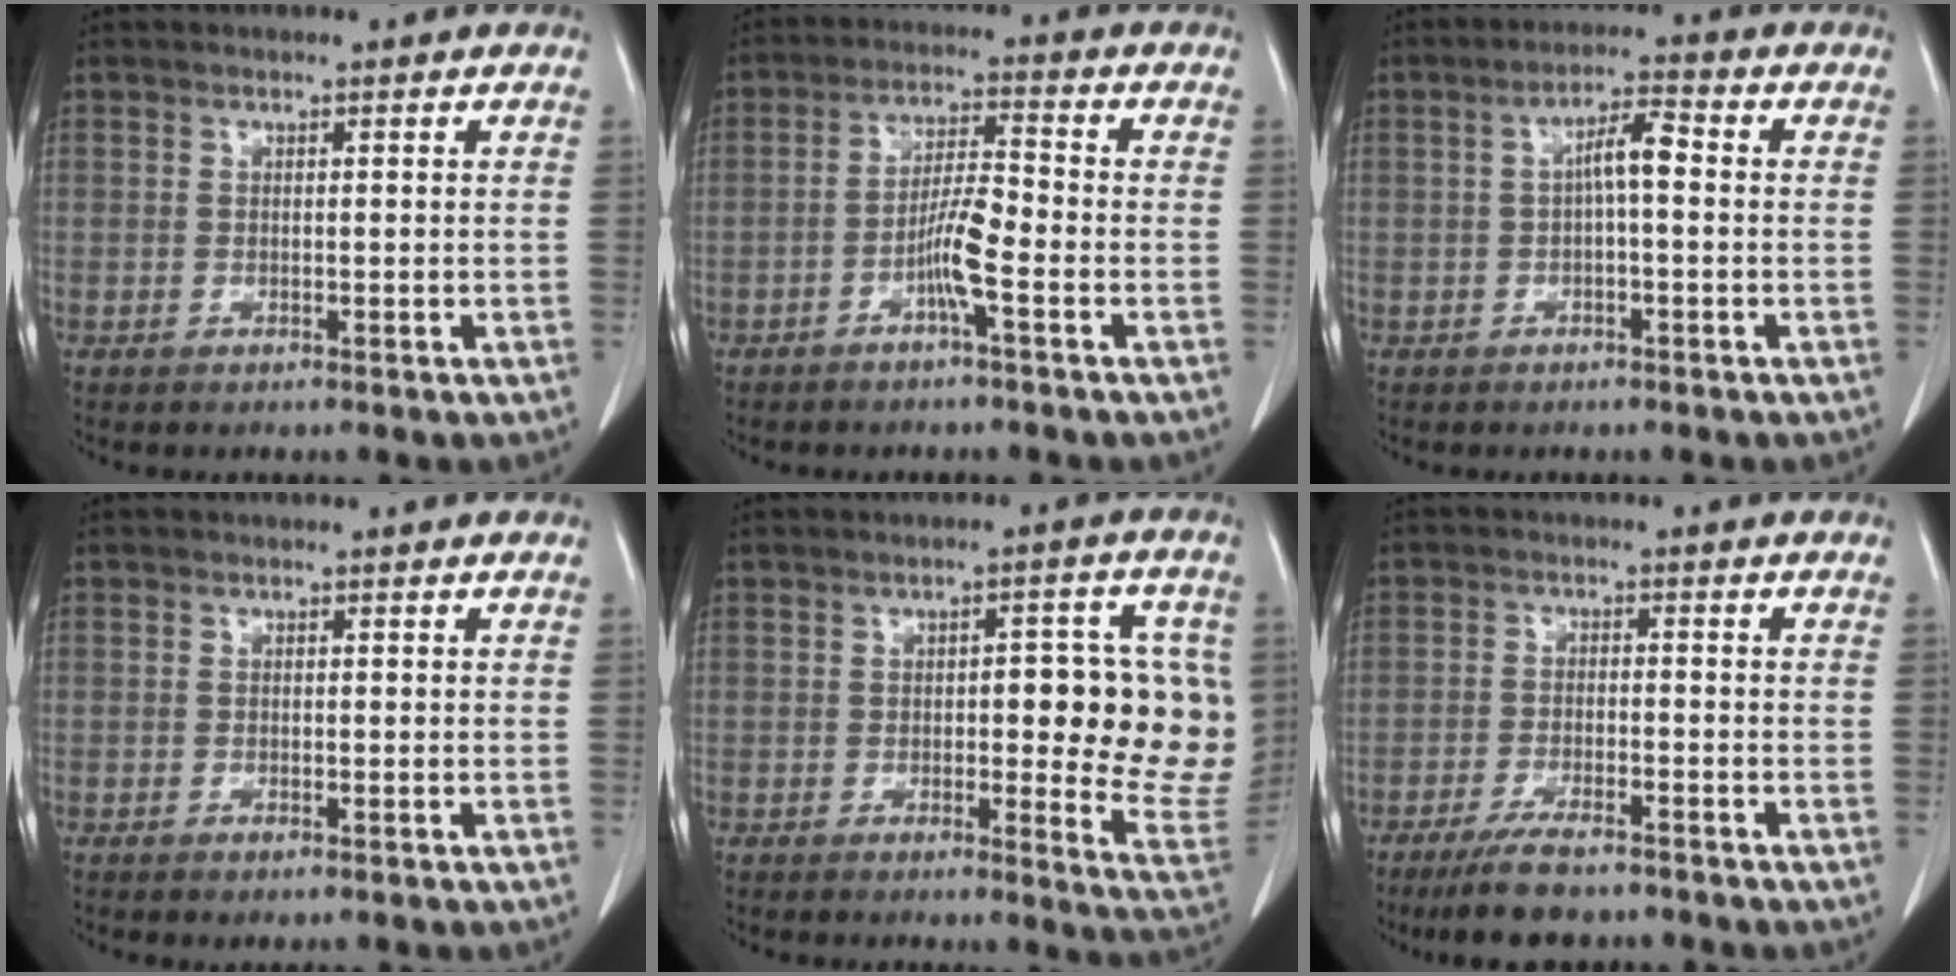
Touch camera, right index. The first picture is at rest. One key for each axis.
{"total": 5.6, "fx": -2.4, "fy": 0.2, "fz": 5.1, "tx": -0.101, "ty": 0.007, "tz": -0.044}
{"total": 4.4, "fx": 0.1, "fy": 0.9, "fz": 4.3, "tx": -0.074, "ty": 0.016, "tz": 0.000}
{"total": 0.8, "fx": -0.5, "fy": 0.2, "fz": 0.6, "tx": -0.011, "ty": -0.002, "tz": -0.005}
{"total": 13.0, "fx": 0.9, "fy": 4.1, "fz": 12.3, "tx": -0.131, "ty": 0.000, "tz": 0.010}
{"total": 7.6, "fx": -6.1, "fy": 1.5, "fz": 4.3, "tx": -0.077, "ty": -0.017, "tz": -0.104}